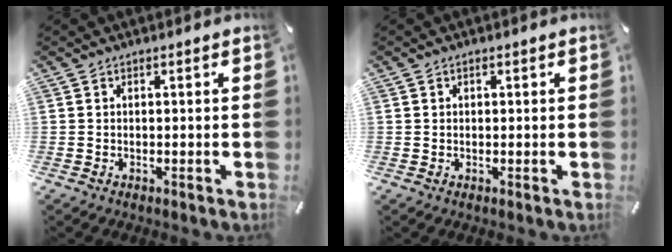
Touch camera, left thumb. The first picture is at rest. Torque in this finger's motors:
{"motor_torque": [-0.07, -0.31, 0.01, 0.11, -0.01]}